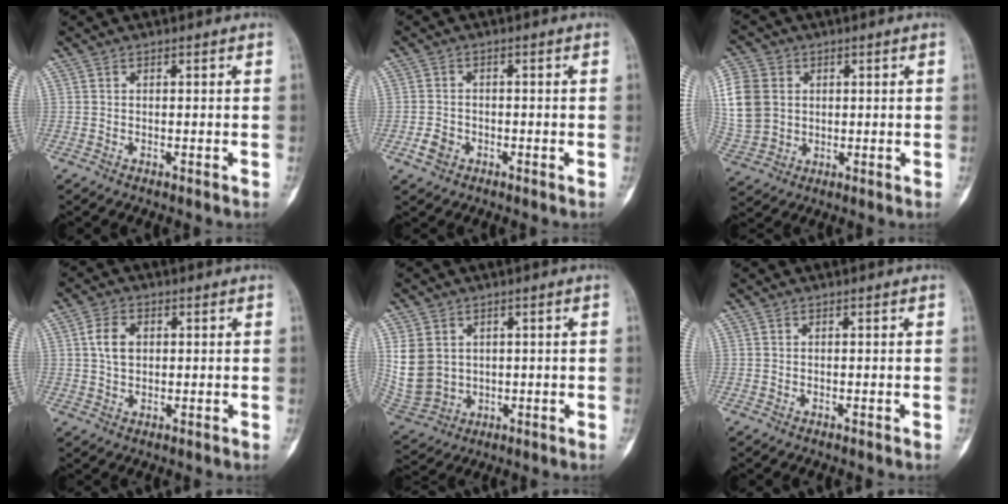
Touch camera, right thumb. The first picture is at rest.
{"total": 3.1, "force": [-1.3, 2.4, 1.4], "torque": [-0.022, 0.011, -0.022]}
{"total": 15.5, "force": [2.7, 12.9, 8.2], "torque": [-0.197, 0.010, 0.061]}
{"total": 5.0, "force": [1.0, 3.5, 3.5], "torque": [-0.057, 0.001, 0.016]}
{"total": 9.5, "force": [2.0, 7.9, 5.0], "torque": [-0.088, -0.007, 0.060]}
{"total": 0.0}